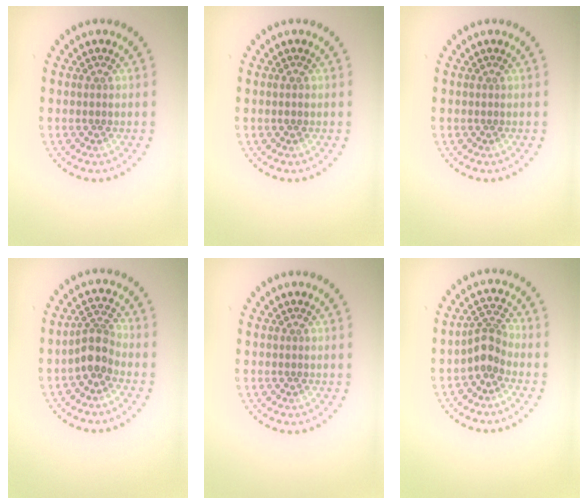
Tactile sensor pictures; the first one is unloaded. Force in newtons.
{"total": 0.7, "press": 0.7, "slide": 0.0}
{"total": 0.0}
{"total": 2.7, "press": 2.2, "slide": 1.6}
{"total": 0.0}
{"total": 2.5, "press": 1.9, "slide": 1.6}